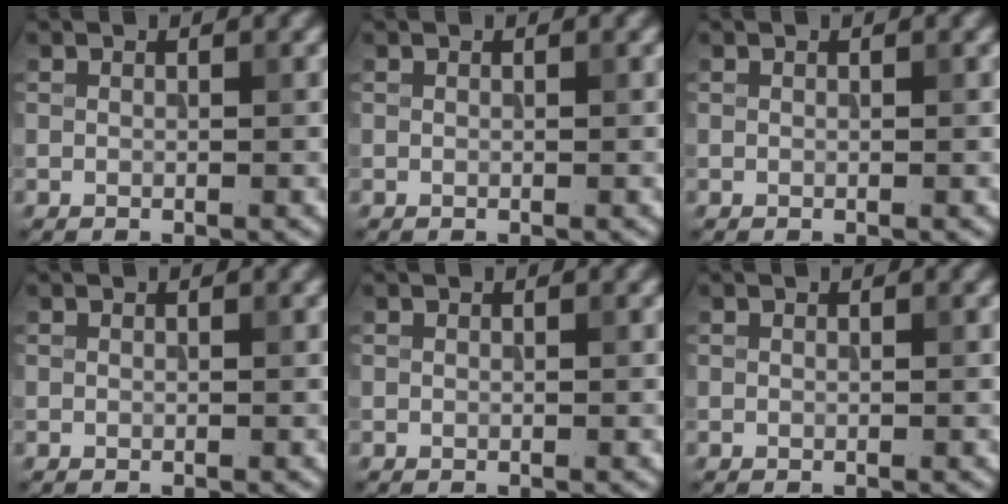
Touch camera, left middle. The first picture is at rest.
{"total": 0.0}
{"total": 0.0}
{"total": 0.0}
{"total": 0.0}
{"total": 0.0}